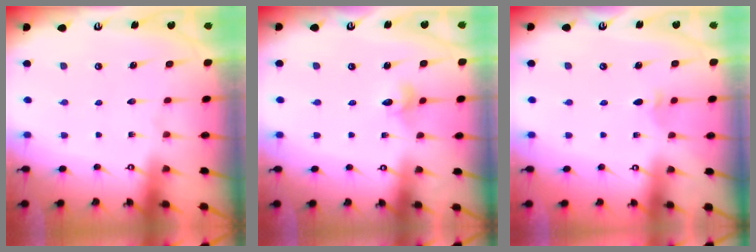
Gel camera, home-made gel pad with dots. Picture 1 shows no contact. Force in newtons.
{"total": 3.1, "press": 3.0, "slide": 0.4}
{"total": 2.8, "press": 2.7, "slide": 0.6}